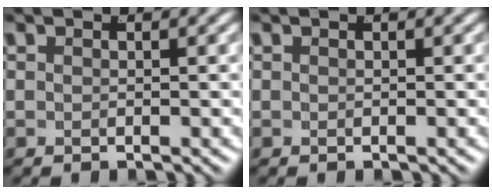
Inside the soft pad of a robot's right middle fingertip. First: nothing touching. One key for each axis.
{"total": 0.0}